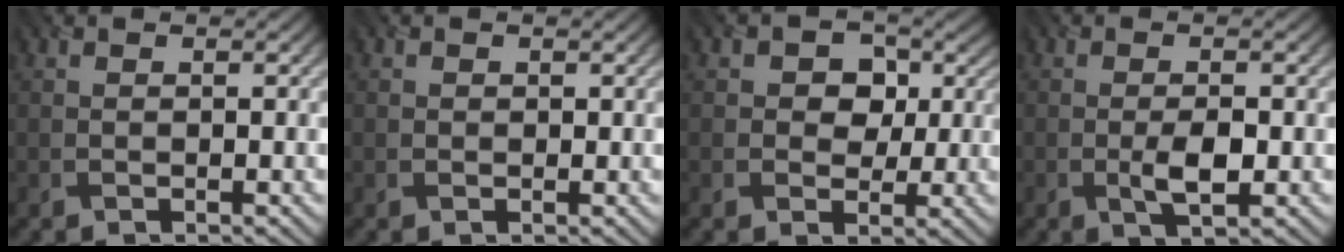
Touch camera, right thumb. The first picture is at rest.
{"total": 0.5, "force": [0.1, 0.5, 0.1], "torque": [0.002, -0.005, 0.000]}
{"total": 5.5, "force": [1.3, 4.5, 2.9], "torque": [-0.045, 0.002, 0.001]}
{"total": 3.4, "force": [-0.8, 1.2, 3.1], "torque": [-0.061, -0.003, -0.013]}